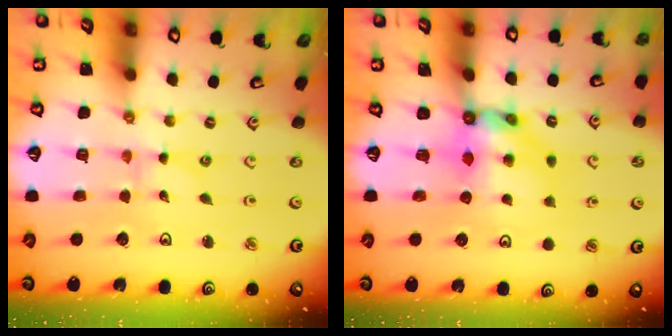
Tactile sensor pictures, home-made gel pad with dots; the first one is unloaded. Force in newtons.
{"total": 8.3, "press": 8.2, "slide": 0.6}